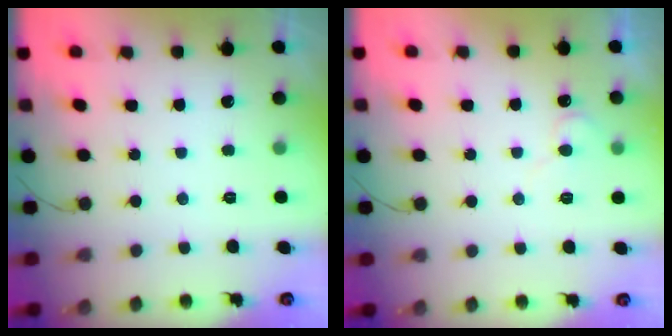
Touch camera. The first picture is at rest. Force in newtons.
{"total": 5.1, "press": 5.0, "slide": 0.5}